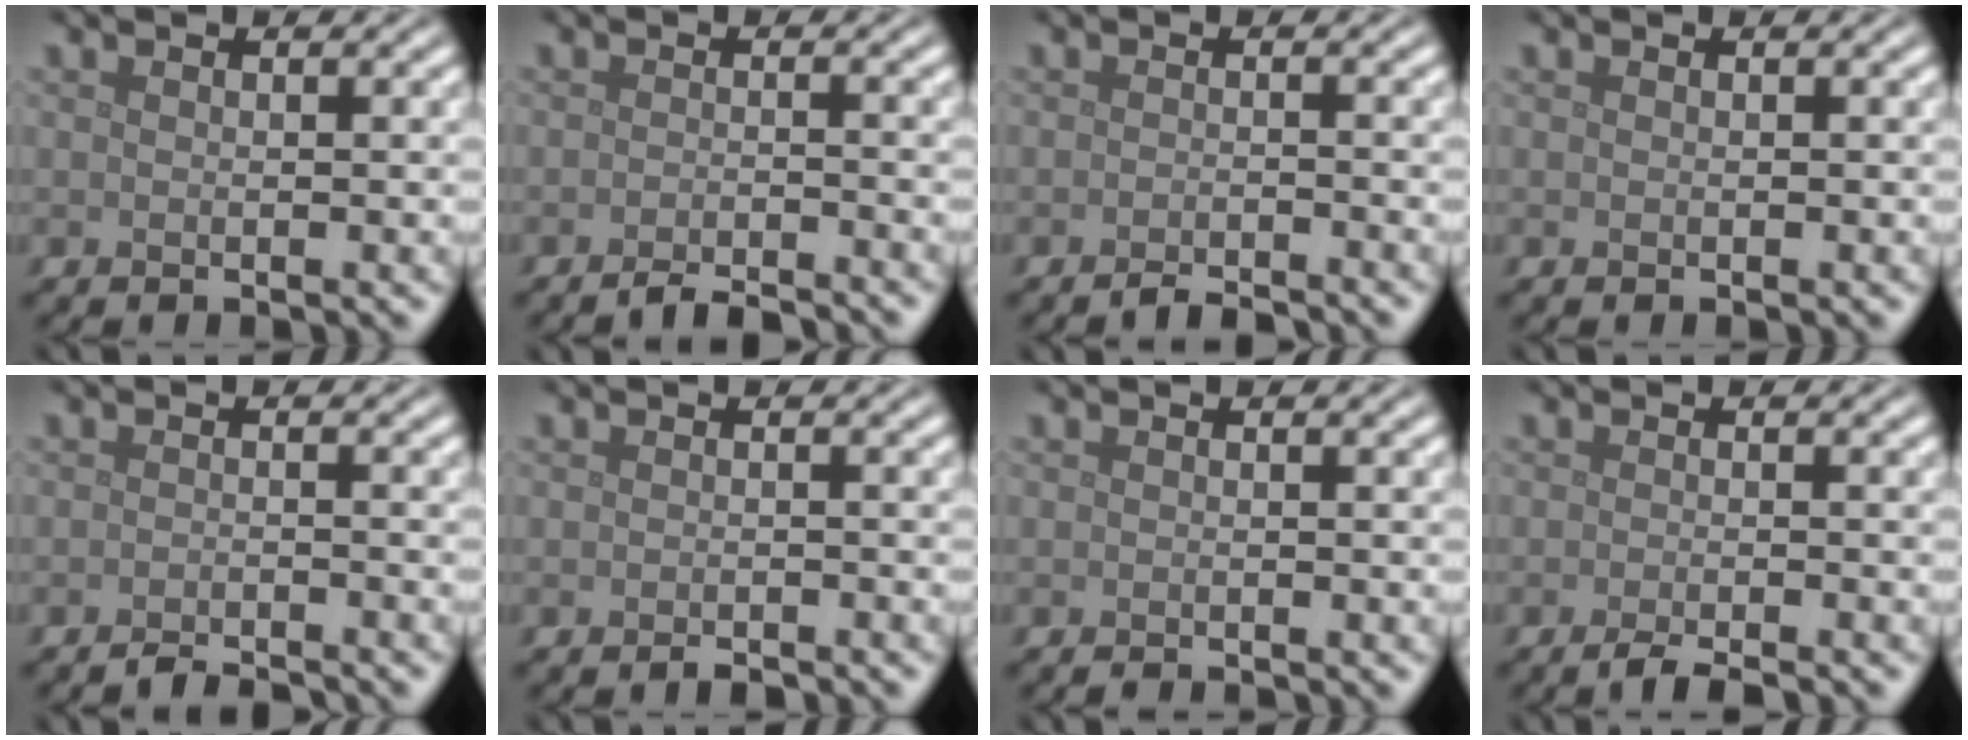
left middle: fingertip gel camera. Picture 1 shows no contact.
{"total": 2.5, "force": [-2.2, 0.3, 1.1], "torque": [-0.008, 0.000, -0.041]}
{"total": 1.8, "force": [-1.7, 0.2, 0.7], "torque": [-0.004, 0.000, -0.030]}
{"total": 0.0}
{"total": 2.0, "force": [-1.9, 0.2, 0.7], "torque": [-0.003, -0.001, -0.034]}
{"total": 1.0, "force": [-0.8, 0.2, 0.4], "torque": [-0.006, -0.003, -0.014]}
{"total": 0.7, "force": [-0.7, 0.0, 0.2], "torque": [0.001, -0.002, -0.013]}
{"total": 2.2, "force": [-1.6, 0.3, 1.4], "torque": [-0.015, -0.003, -0.034]}